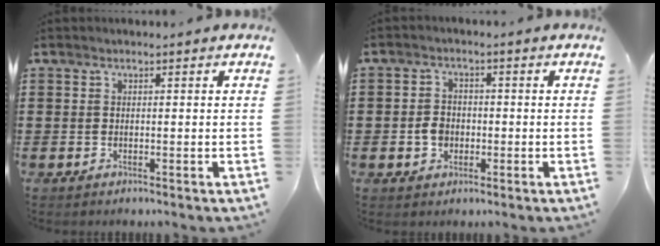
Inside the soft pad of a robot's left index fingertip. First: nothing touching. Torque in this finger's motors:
{"motor_torque": [0.14, 0.10, 0.08, 0.04]}